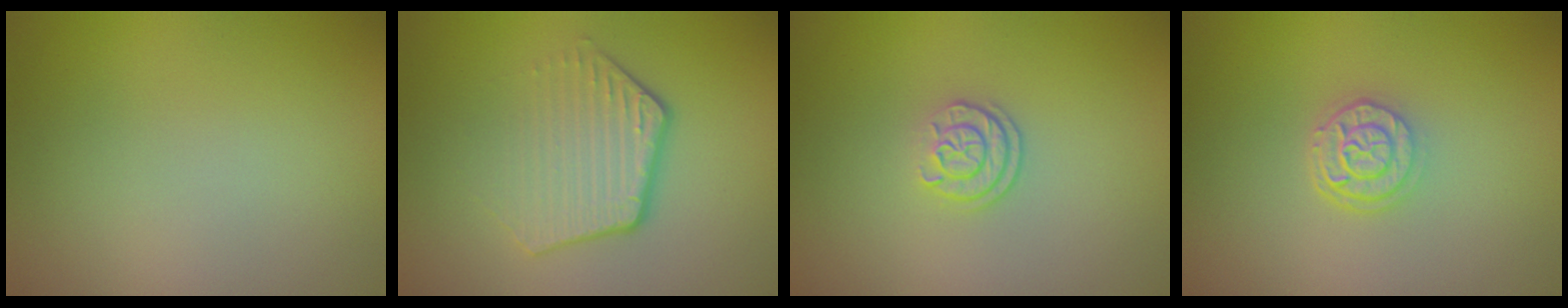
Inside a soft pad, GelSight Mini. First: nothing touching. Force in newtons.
{"total": 4.0, "press": 3.0, "slide": 2.7}
{"total": 2.3, "press": 1.7, "slide": 1.5}
{"total": 2.9, "press": 2.3, "slide": 1.8}